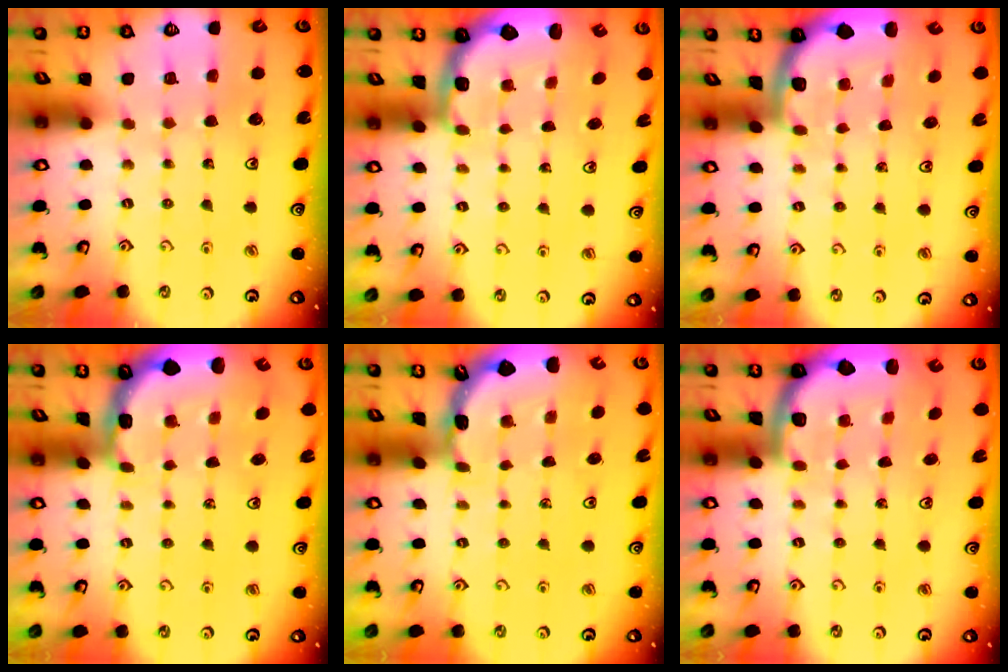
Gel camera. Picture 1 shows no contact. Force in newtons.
{"total": 2.6, "press": 2.0, "slide": 1.7}
{"total": 1.6, "press": 1.6, "slide": 0.1}
{"total": 1.7, "press": 1.5, "slide": 0.7}
{"total": 1.6, "press": 1.6, "slide": 0.1}
{"total": 1.9, "press": 1.8, "slide": 0.5}